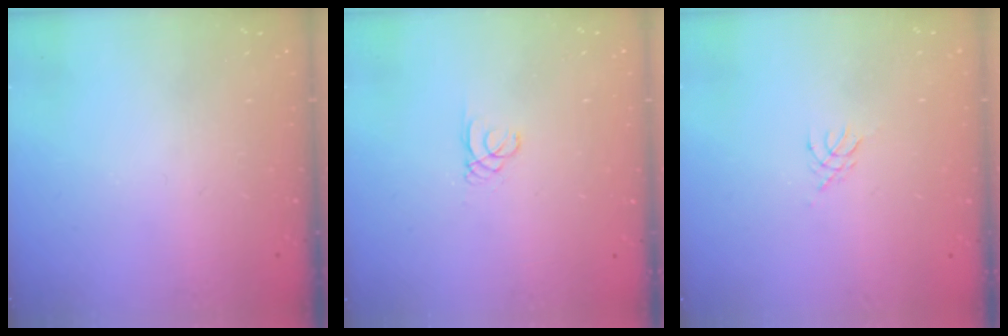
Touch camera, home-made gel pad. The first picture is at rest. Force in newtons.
{"total": 0.6, "press": 0.6, "slide": 0.1}
{"total": 2.8, "press": 2.7, "slide": 0.6}